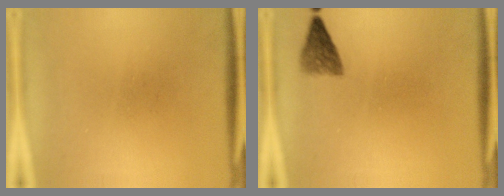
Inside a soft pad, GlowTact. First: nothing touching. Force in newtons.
{"total": 2.6}